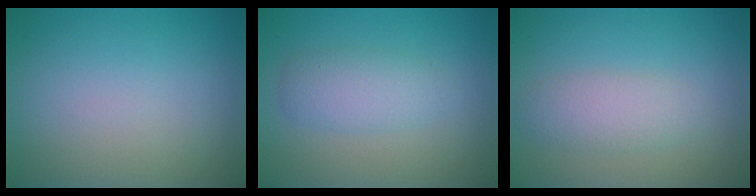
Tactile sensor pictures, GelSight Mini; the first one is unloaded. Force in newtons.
{"total": 2.9, "press": 2.9, "slide": 0.1}
{"total": 2.6, "press": 2.6, "slide": 0.1}